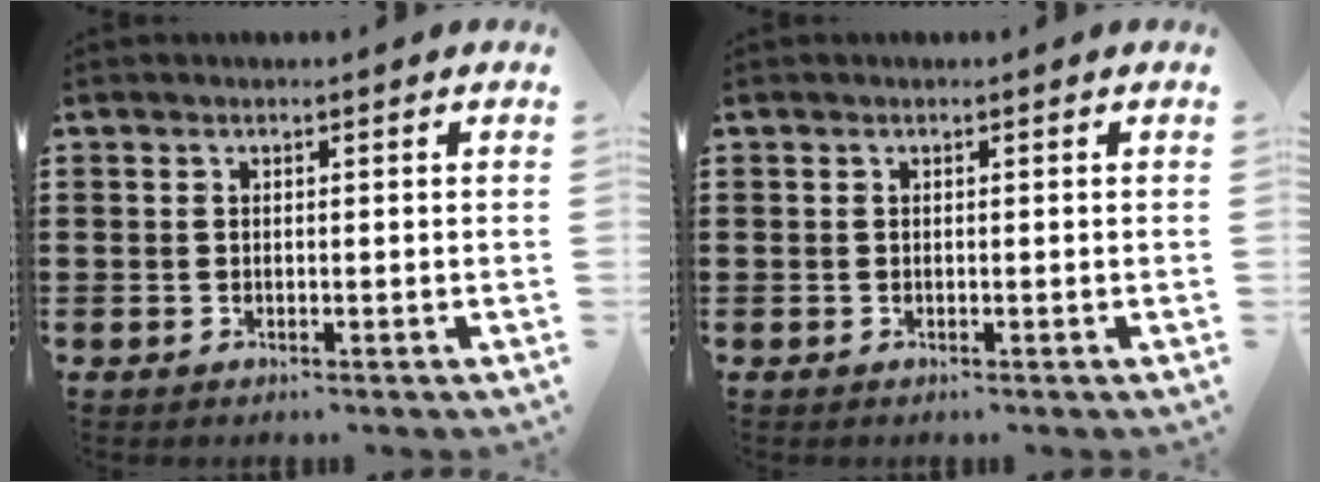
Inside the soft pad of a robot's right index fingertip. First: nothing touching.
{"total": 0.0}